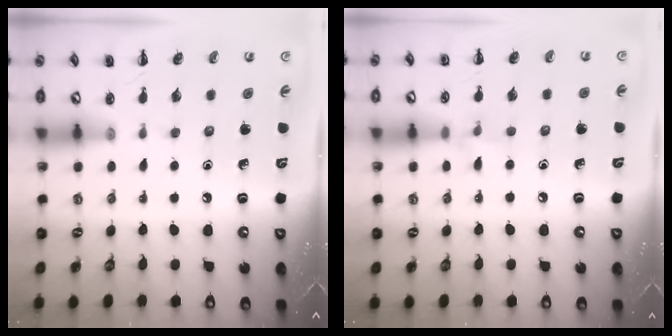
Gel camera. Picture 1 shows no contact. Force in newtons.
{"total": 5.7, "press": 5.5, "slide": 1.5}